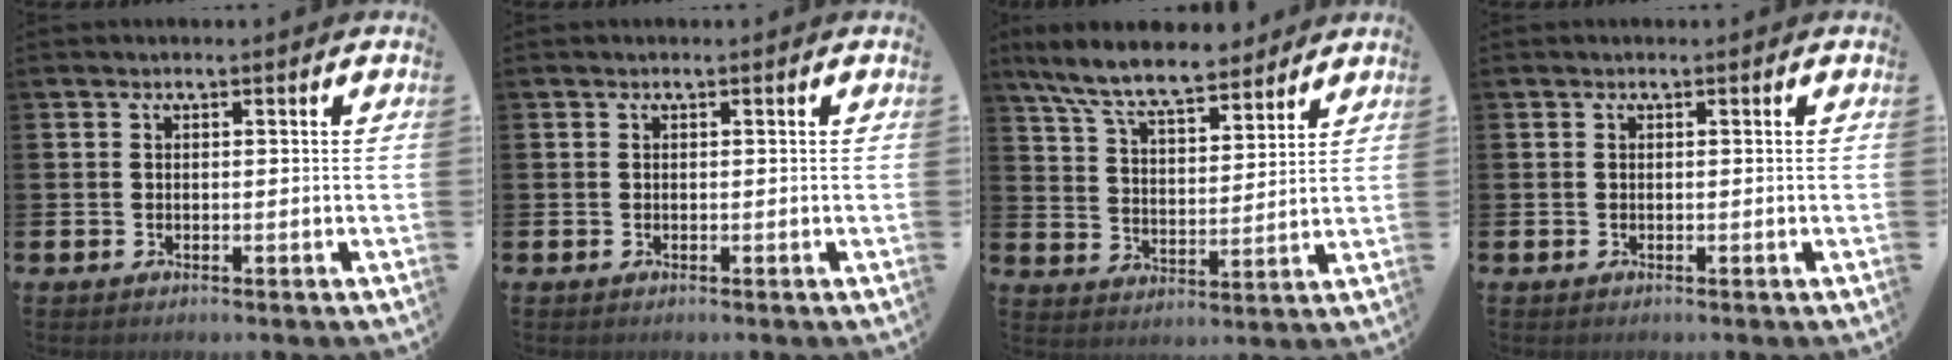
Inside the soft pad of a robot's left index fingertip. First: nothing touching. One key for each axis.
{"total": 0.0}
{"total": 9.4, "fx": 8.4, "fy": 2.1, "fz": 3.7, "tx": -0.102, "ty": -0.036, "tz": 0.152}
{"total": 0.0}